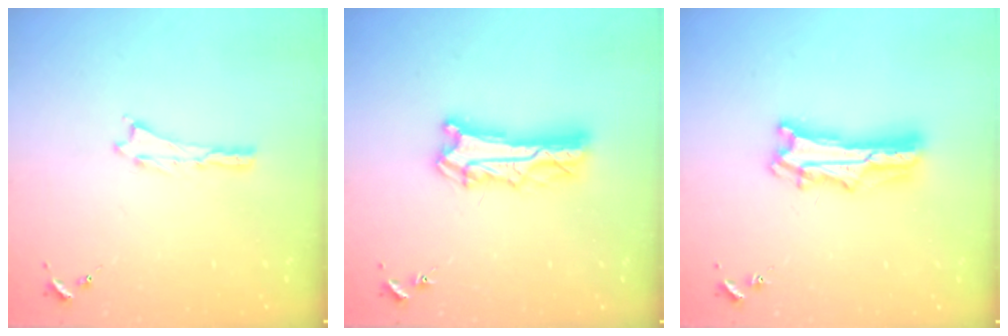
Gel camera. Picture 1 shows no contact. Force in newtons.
{"total": 8.4, "press": 8.3, "slide": 0.8}
{"total": 7.6, "press": 7.5, "slide": 0.7}